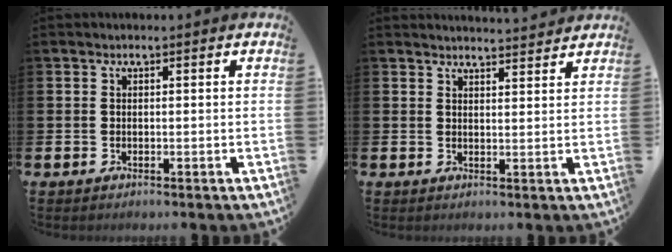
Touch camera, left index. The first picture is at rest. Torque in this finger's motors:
{"motor_torque": [0.92, -1.22, 0.06, 0.05]}